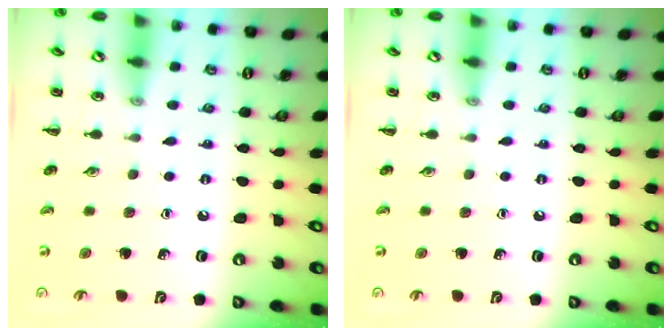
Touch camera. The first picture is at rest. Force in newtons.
{"total": 0.0}